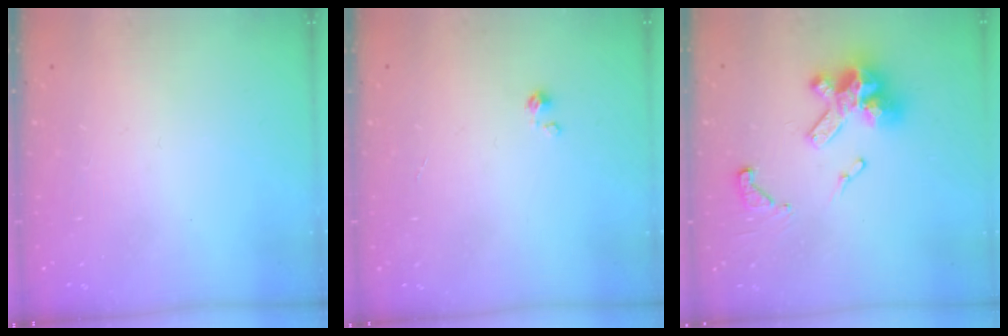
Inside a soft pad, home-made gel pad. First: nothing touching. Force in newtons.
{"total": 0.0}
{"total": 14.9, "press": 14.8, "slide": 1.8}